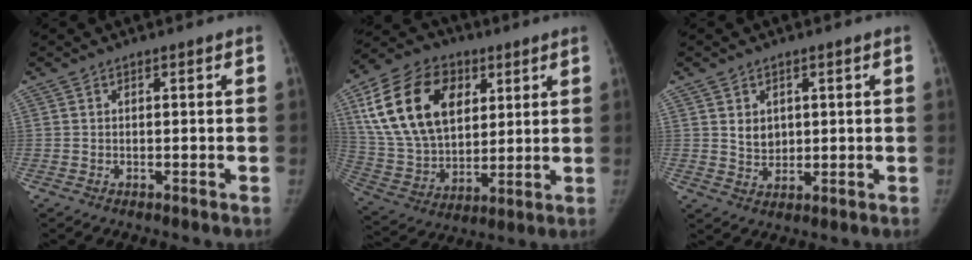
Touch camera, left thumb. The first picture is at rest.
{"total": 23.5, "force": [8.4, 15.7, 15.4], "torque": [-0.275, -0.008, 0.155]}
{"total": 3.9, "force": [1.2, 3.2, 2.0], "torque": [-0.016, -0.011, 0.029]}